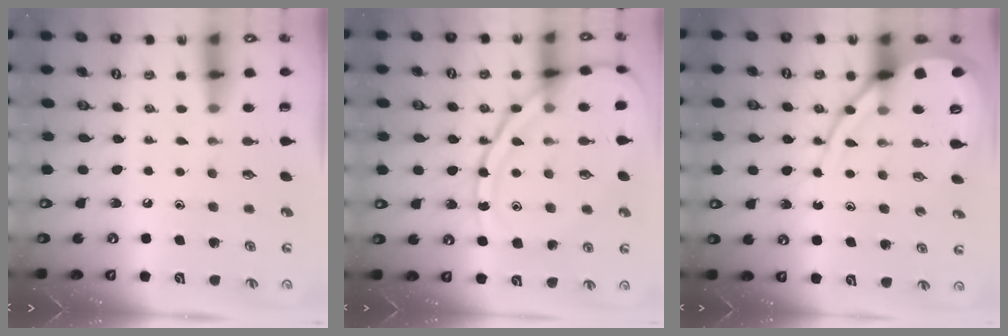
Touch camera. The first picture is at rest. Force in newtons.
{"total": 14.9, "press": 14.8, "slide": 1.2}
{"total": 11.2, "press": 11.2, "slide": 1.1}